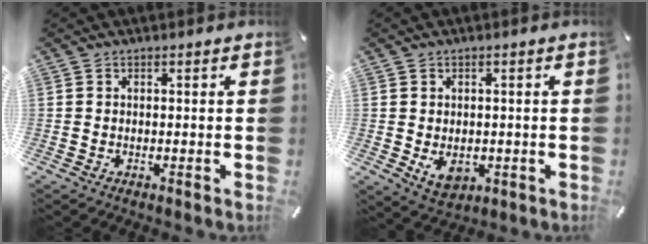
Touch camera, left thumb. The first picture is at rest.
{"total": 5.6, "force": [-1.0, 4.6, 3.1], "torque": [-0.039, -0.003, -0.016]}